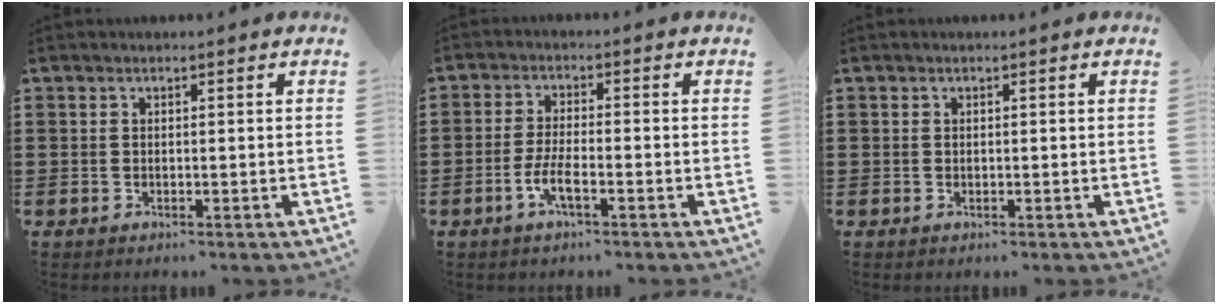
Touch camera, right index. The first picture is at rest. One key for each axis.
{"total": 4.0, "fx": -1.9, "fy": 0.7, "fz": 3.4, "tx": -0.078, "ty": -0.006, "tz": -0.042}
{"total": 0.0}